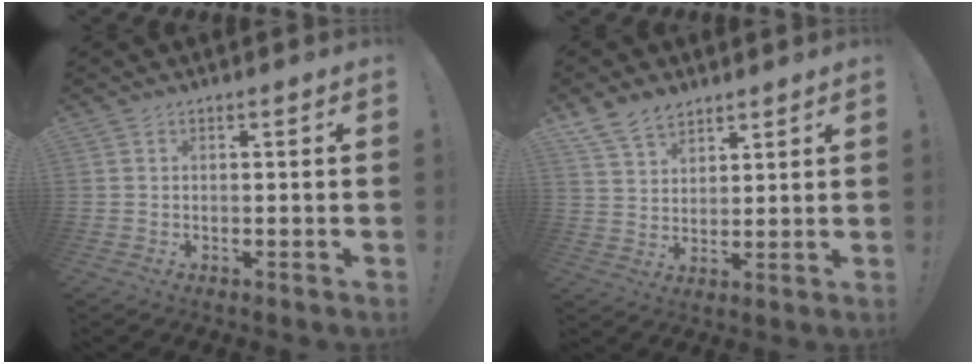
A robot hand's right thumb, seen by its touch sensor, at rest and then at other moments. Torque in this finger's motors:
{"motor_torque": [-0.48, 0.76, 0.63, 0.54, 0.04]}